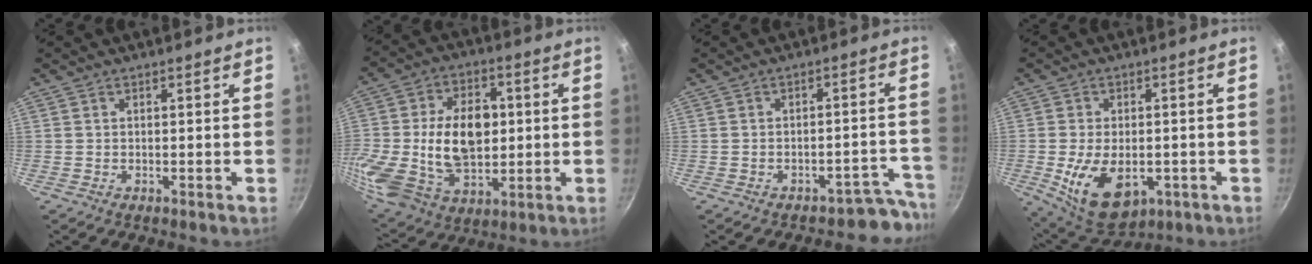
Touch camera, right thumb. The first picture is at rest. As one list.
[{"total": 25.7, "force": [0.9, 17.9, 18.5], "torque": [-0.373, 0.019, 0.026]}, {"total": 6.0, "force": [-5.1, 3.0, 0.9], "torque": [0.049, 0.067, -0.059]}, {"total": 13.3, "force": [-3.2, 8.2, 10.0], "torque": [-0.154, -0.004, -0.032]}]